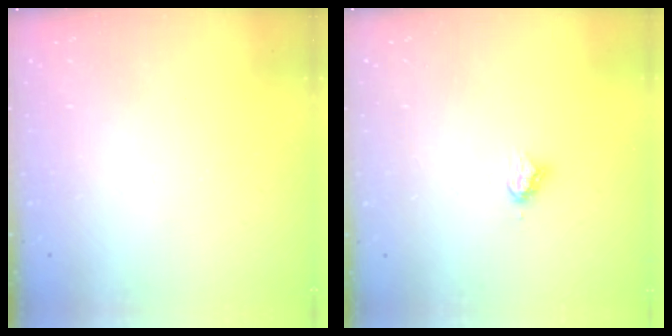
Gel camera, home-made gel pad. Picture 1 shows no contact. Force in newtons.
{"total": 3.9, "press": 3.9, "slide": 0.4}